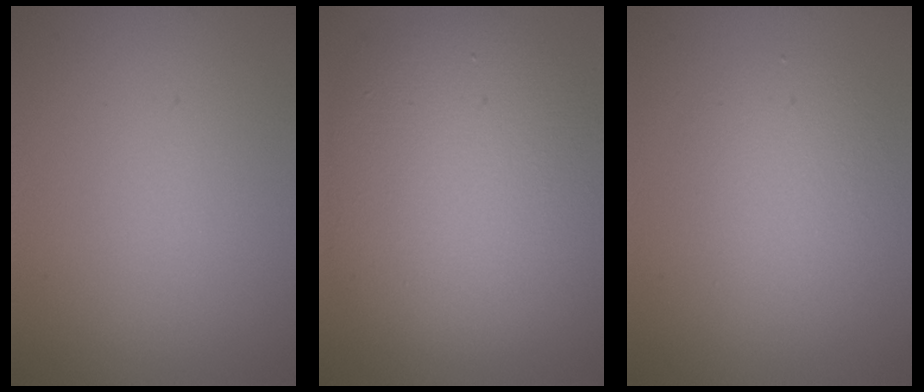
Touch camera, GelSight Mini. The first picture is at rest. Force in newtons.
{"total": 11.5, "press": 11.4, "slide": 0.6}
{"total": 3.1, "press": 3.1, "slide": 0.1}